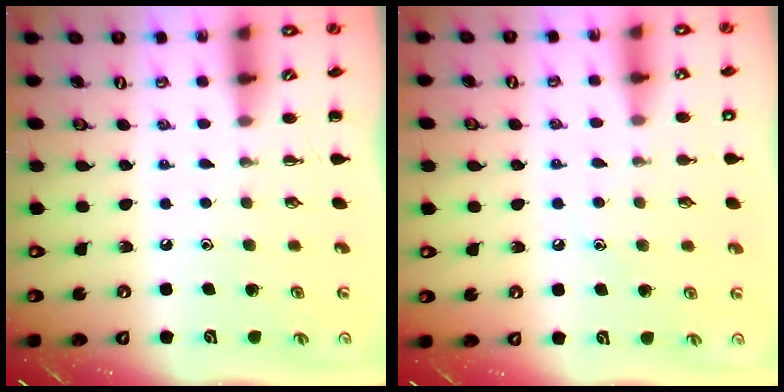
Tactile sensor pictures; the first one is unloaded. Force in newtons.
{"total": 6.4, "press": 6.2, "slide": 1.7}